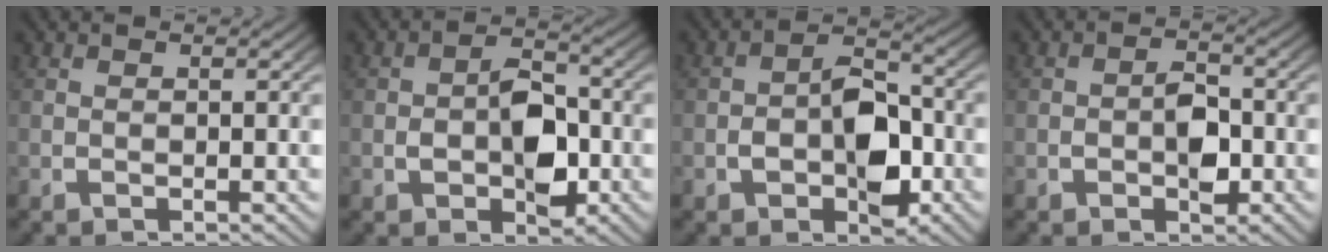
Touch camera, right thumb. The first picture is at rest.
{"total": 6.2, "force": [-0.8, 4.1, 4.5], "torque": [-0.083, -0.017, -0.004]}
{"total": 7.1, "force": [-1.1, 4.7, 5.2], "torque": [-0.098, -0.019, -0.009]}
{"total": 3.7, "force": [-0.6, 2.5, 2.6], "torque": [-0.046, -0.011, -0.003]}